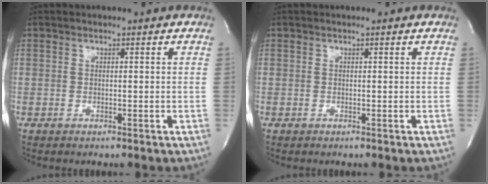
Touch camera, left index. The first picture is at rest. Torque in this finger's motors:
{"motor_torque": [-0.06, 0.06, 0.00, 0.00]}